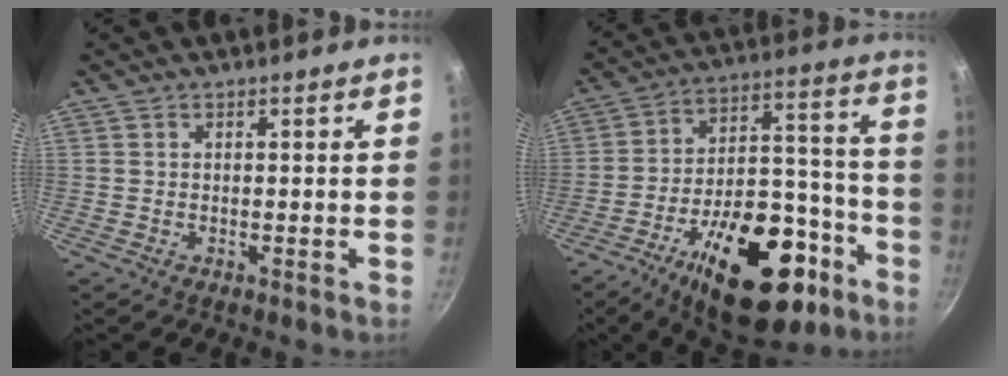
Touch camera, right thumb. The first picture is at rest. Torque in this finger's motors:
{"motor_torque": [3.13, 1.88, 1.19, -1.58, 0.18]}